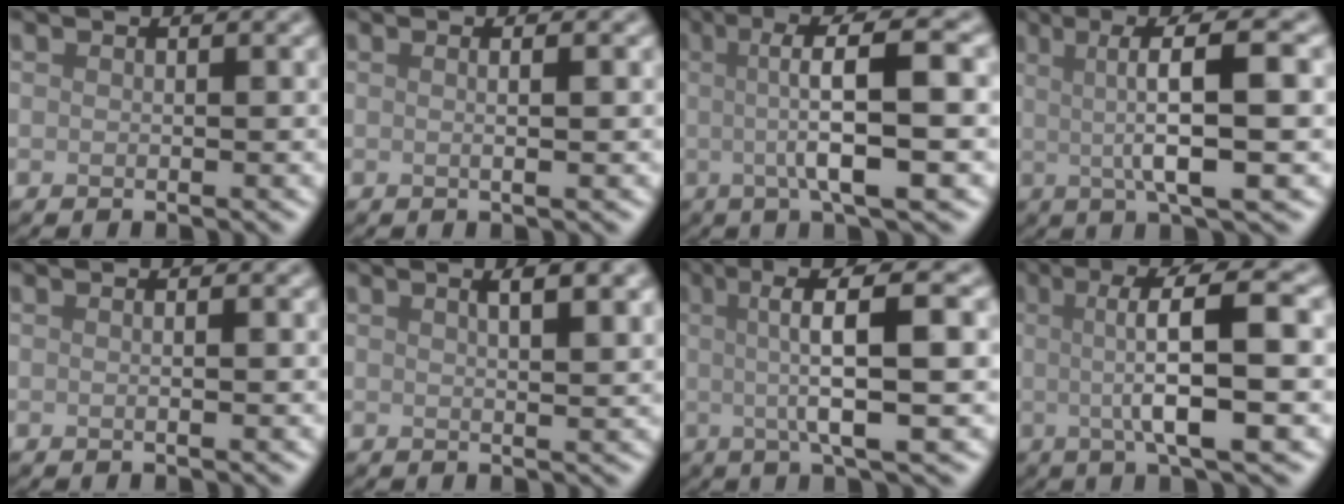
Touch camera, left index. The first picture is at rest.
{"total": 2.0, "force": [0.2, 0.7, 1.9], "torque": [-0.020, 0.005, -0.014]}
{"total": 8.4, "force": [0.5, 1.9, 8.2], "torque": [-0.119, 0.012, 0.003]}
{"total": 7.6, "force": [0.4, 1.4, 7.4], "torque": [-0.112, 0.010, 0.007]}
{"total": 1.3, "force": [0.0, 0.5, 1.2], "torque": [-0.009, 0.001, -0.012]}
{"total": 3.8, "force": [1.4, 1.3, 3.2], "torque": [-0.036, 0.007, 0.015]}
{"total": 8.6, "force": [0.8, 1.9, 8.3], "torque": [-0.120, 0.010, 0.009]}
{"total": 8.3, "force": [0.3, 1.9, 8.1], "torque": [-0.117, 0.009, 0.003]}